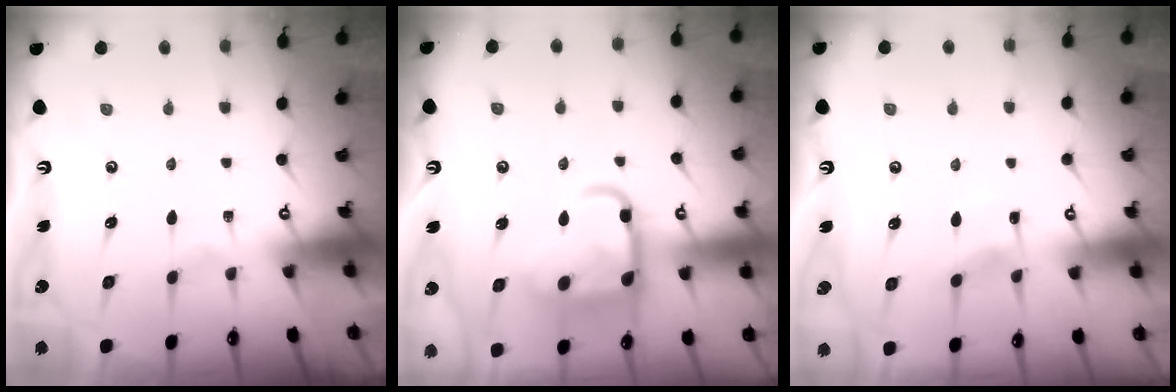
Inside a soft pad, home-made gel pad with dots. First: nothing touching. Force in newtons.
{"total": 17.0, "press": 16.9, "slide": 1.3}
{"total": 3.0, "press": 2.9, "slide": 0.4}